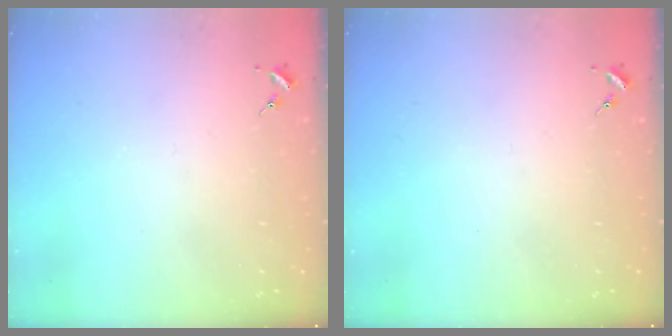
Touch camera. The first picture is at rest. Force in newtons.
{"total": 0.0}